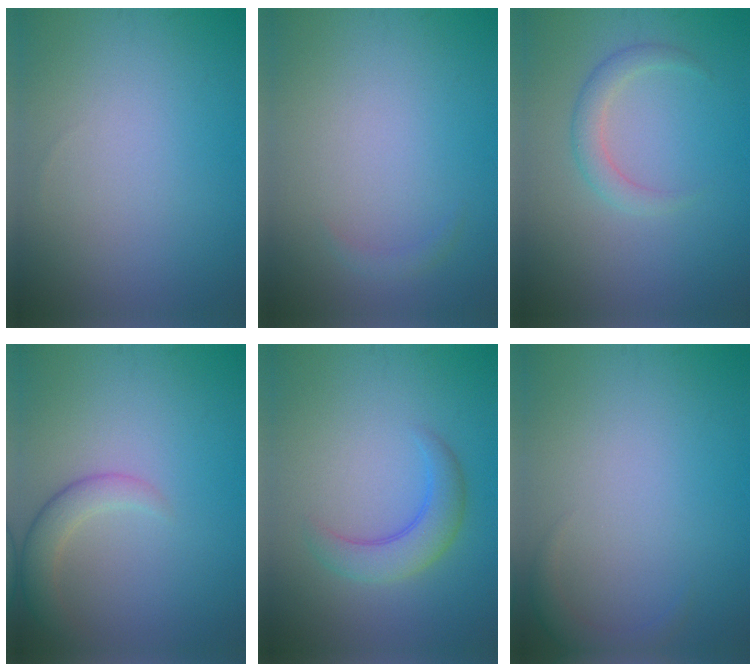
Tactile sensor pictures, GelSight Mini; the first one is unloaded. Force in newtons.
{"total": 0.7, "press": 0.7, "slide": 0.1}
{"total": 2.1, "press": 2.0, "slide": 0.2}
{"total": 2.7, "press": 2.7, "slide": 0.2}
{"total": 3.5, "press": 3.5, "slide": 0.1}
{"total": 1.4, "press": 1.4, "slide": 0.1}